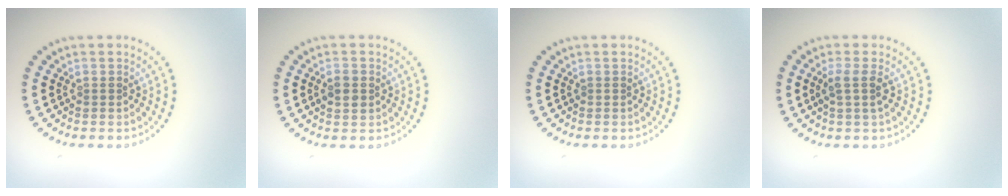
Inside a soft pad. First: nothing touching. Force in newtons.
{"total": 1.6, "press": 1.6, "slide": 0.0}
{"total": 0.0}
{"total": 1.8, "press": 1.5, "slide": 1.1}